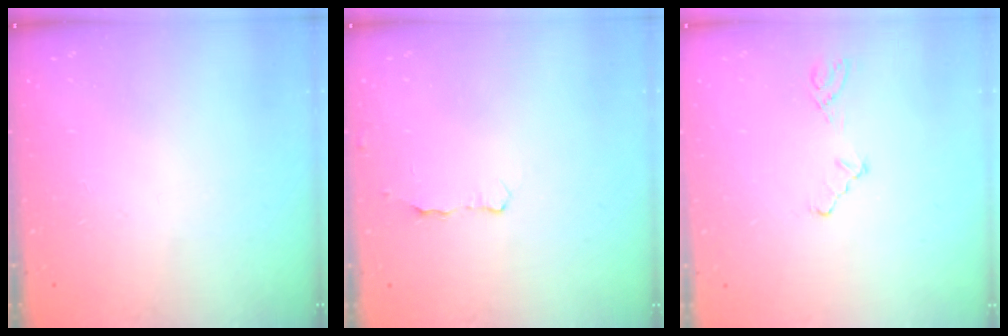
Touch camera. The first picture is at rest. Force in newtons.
{"total": 5.0, "press": 3.4, "slide": 3.6}
{"total": 3.7, "press": 3.6, "slide": 0.6}